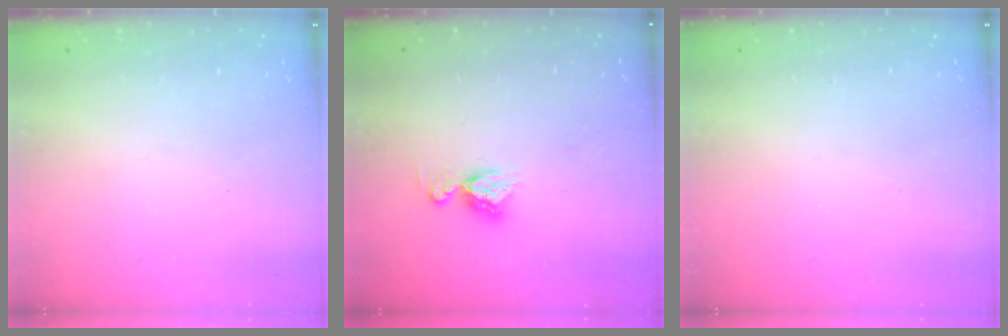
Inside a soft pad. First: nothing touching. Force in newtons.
{"total": 8.4, "press": 8.4, "slide": 0.7}
{"total": 1.7, "press": 1.7, "slide": 0.2}